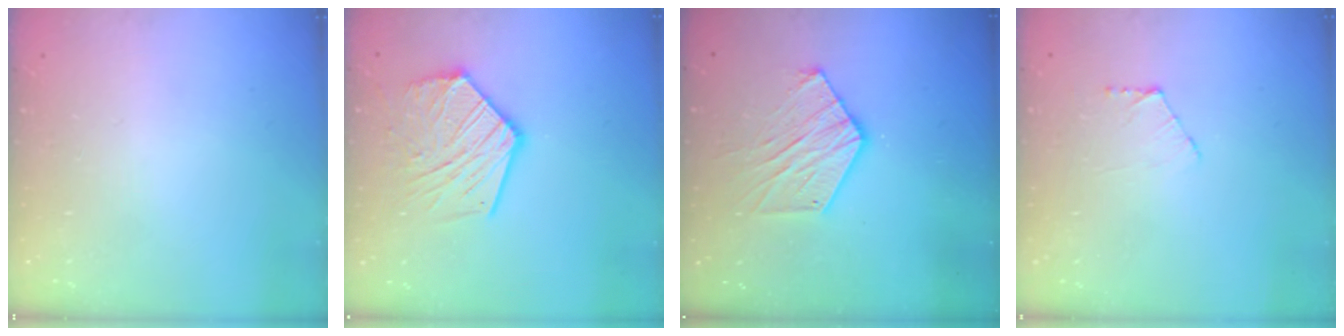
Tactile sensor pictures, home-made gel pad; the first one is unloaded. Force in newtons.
{"total": 16.4, "press": 16.3, "slide": 1.7}
{"total": 10.5, "press": 10.5, "slide": 0.4}
{"total": 3.8, "press": 3.8, "slide": 0.4}